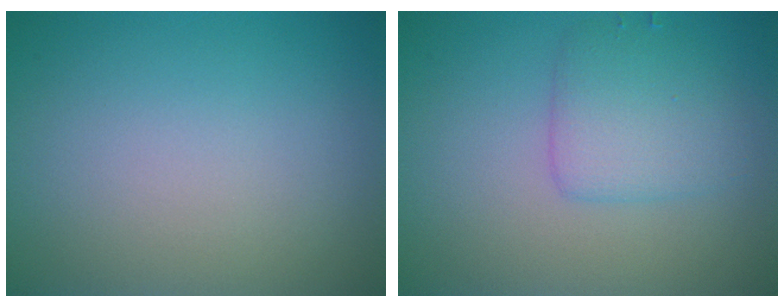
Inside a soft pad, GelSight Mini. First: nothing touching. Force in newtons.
{"total": 3.1, "press": 3.1, "slide": 0.2}